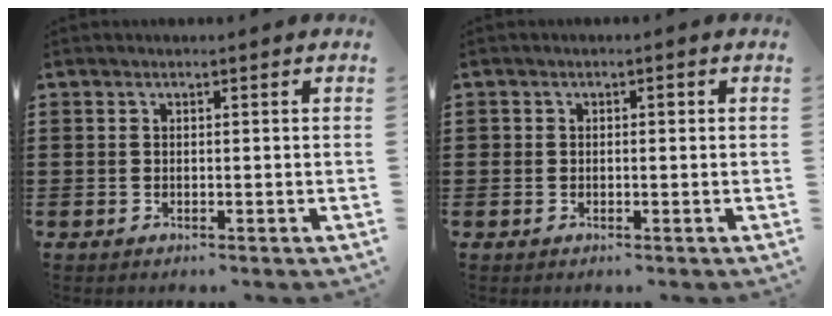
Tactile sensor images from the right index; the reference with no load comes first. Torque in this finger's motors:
{"motor_torque": [0.48, 0.05, 0.03, 0.01]}